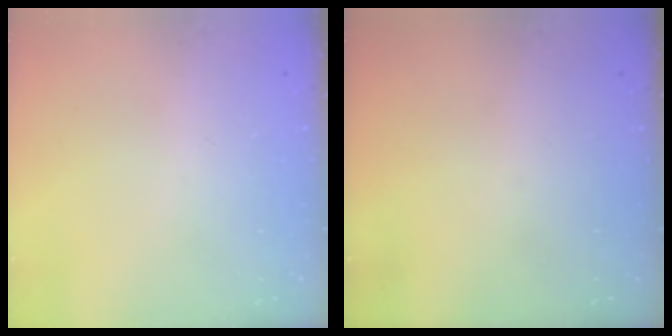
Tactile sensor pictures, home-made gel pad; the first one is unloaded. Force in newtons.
{"total": 0.0}